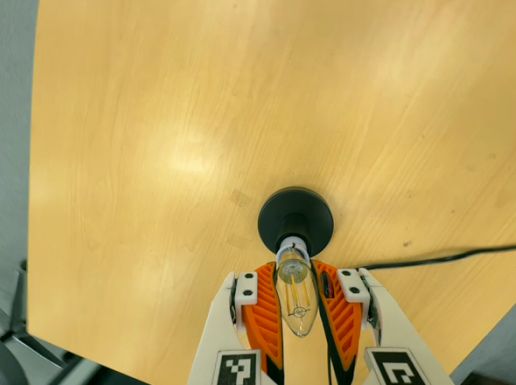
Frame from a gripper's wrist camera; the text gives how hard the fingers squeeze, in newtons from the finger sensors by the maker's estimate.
{"total": 18.3, "left": 18.3, "right": 18.3}